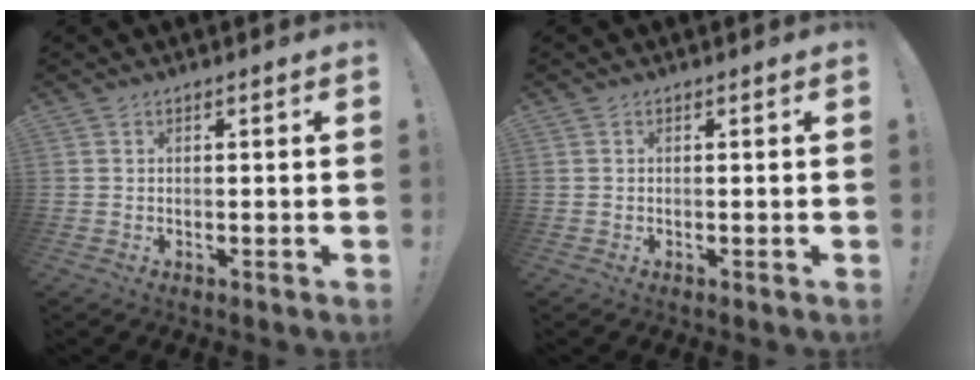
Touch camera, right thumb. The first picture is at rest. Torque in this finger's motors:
{"motor_torque": [-0.15, -0.02, 0.24, -0.11, -0.06]}